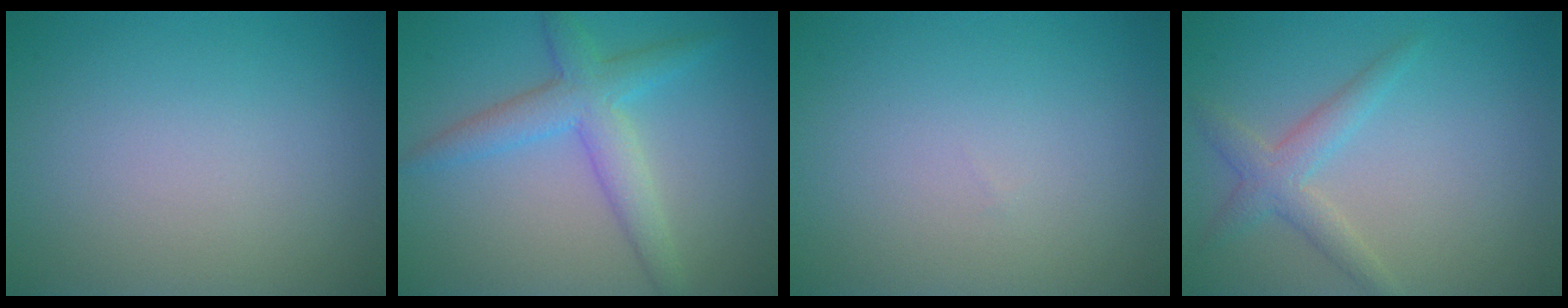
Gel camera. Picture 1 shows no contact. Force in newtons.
{"total": 4.2, "press": 4.2, "slide": 0.1}
{"total": 0.0}
{"total": 2.6, "press": 2.6, "slide": 0.0}